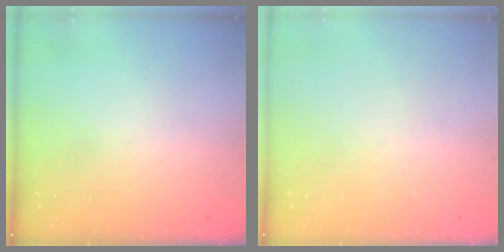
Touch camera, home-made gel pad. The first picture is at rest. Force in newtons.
{"total": 0.0}